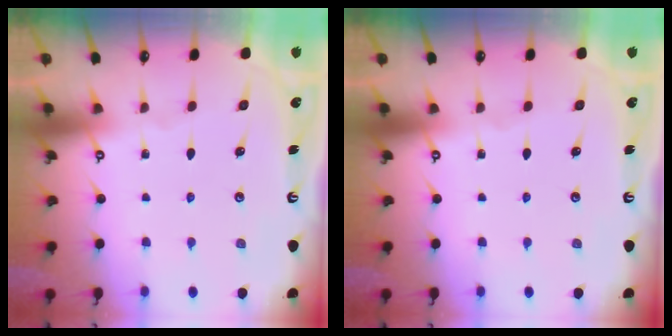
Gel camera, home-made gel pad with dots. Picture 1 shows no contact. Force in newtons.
{"total": 0.0}